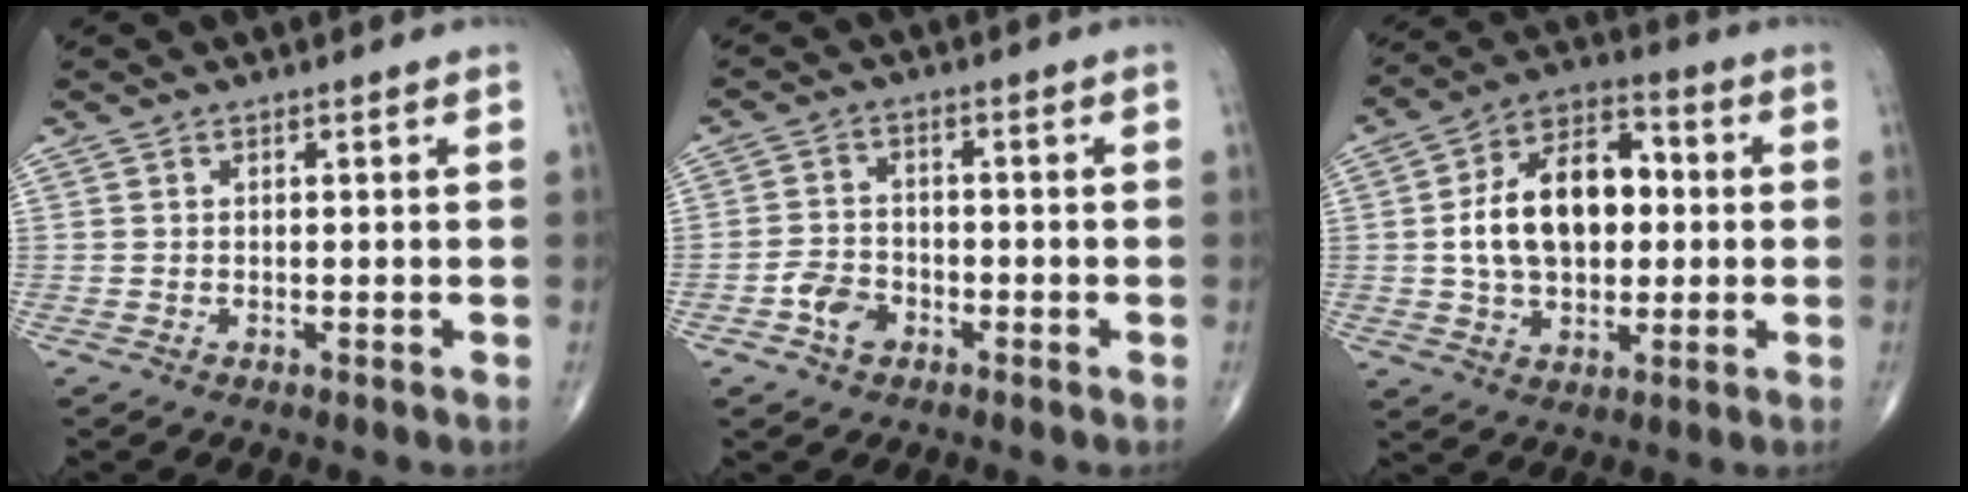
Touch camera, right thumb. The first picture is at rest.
{"total": 4.8, "force": [-2.4, 3.4, 2.4], "torque": [-0.034, 0.019, -0.046]}
{"total": 16.4, "force": [0.9, 10.6, 12.6], "torque": [-0.185, 0.027, 0.011]}